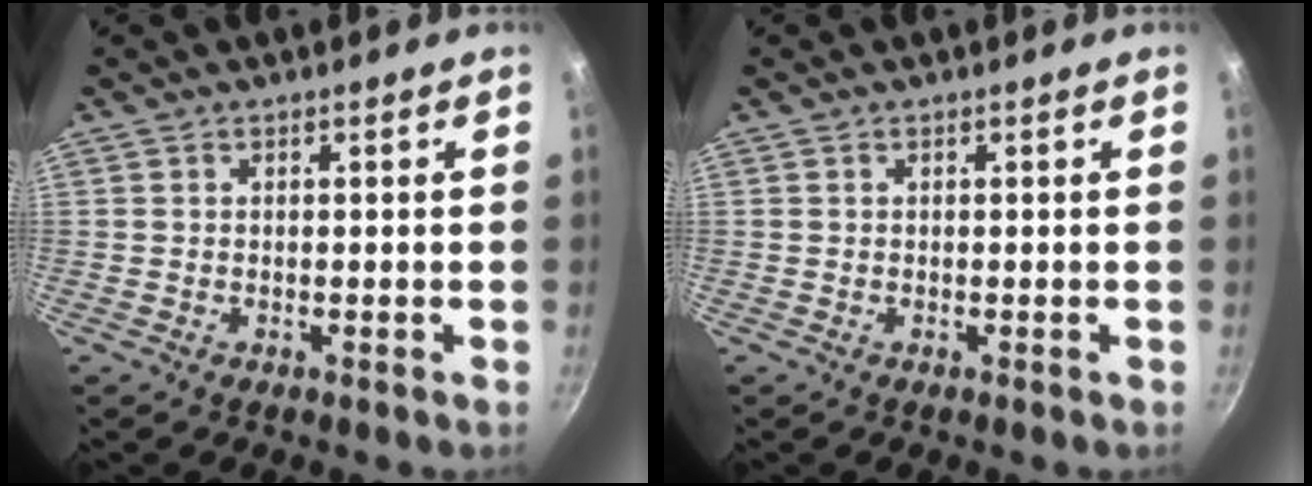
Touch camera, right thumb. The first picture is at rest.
{"total": 0.0}